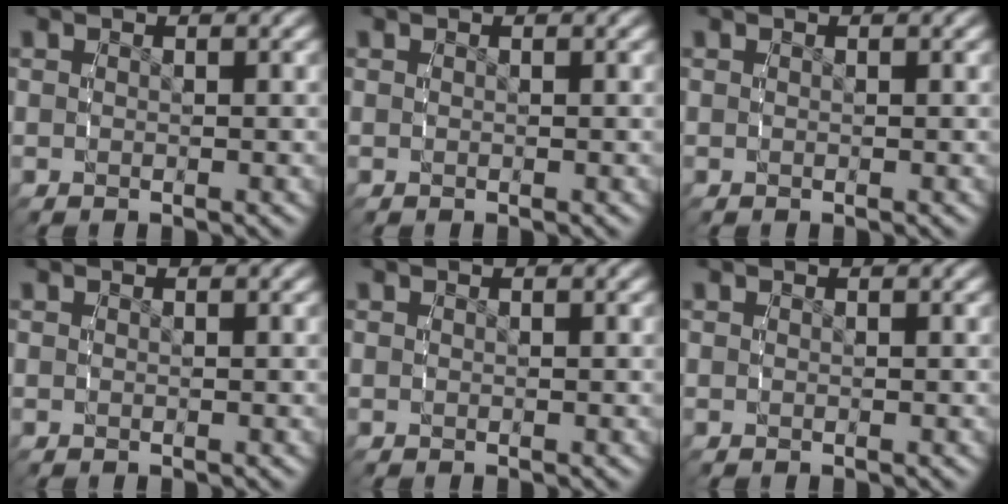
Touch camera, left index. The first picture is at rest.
{"total": 0.0}
{"total": 0.0}
{"total": 0.0}
{"total": 0.0}
{"total": 0.0}